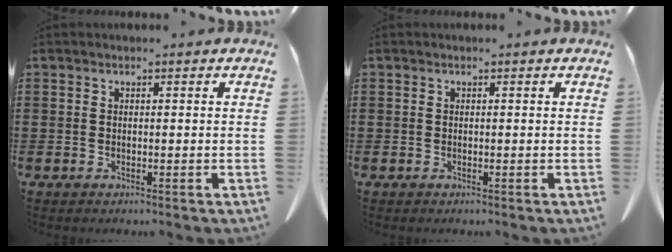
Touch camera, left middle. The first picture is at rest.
{"total": 0.0}